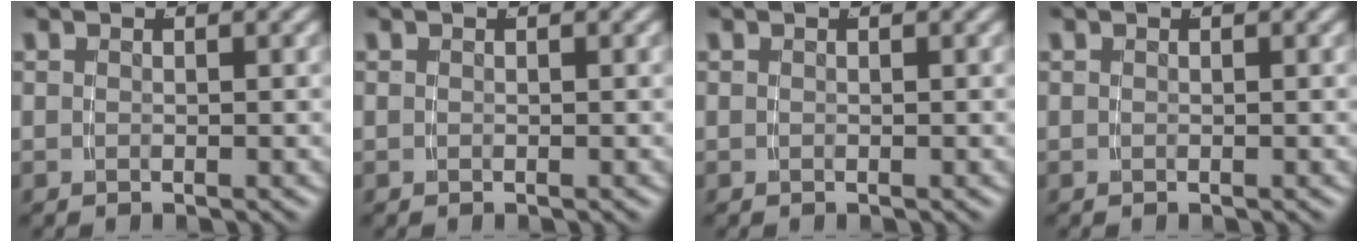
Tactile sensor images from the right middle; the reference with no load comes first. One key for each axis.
{"total": 0.0}
{"total": 0.0}
{"total": 0.0}